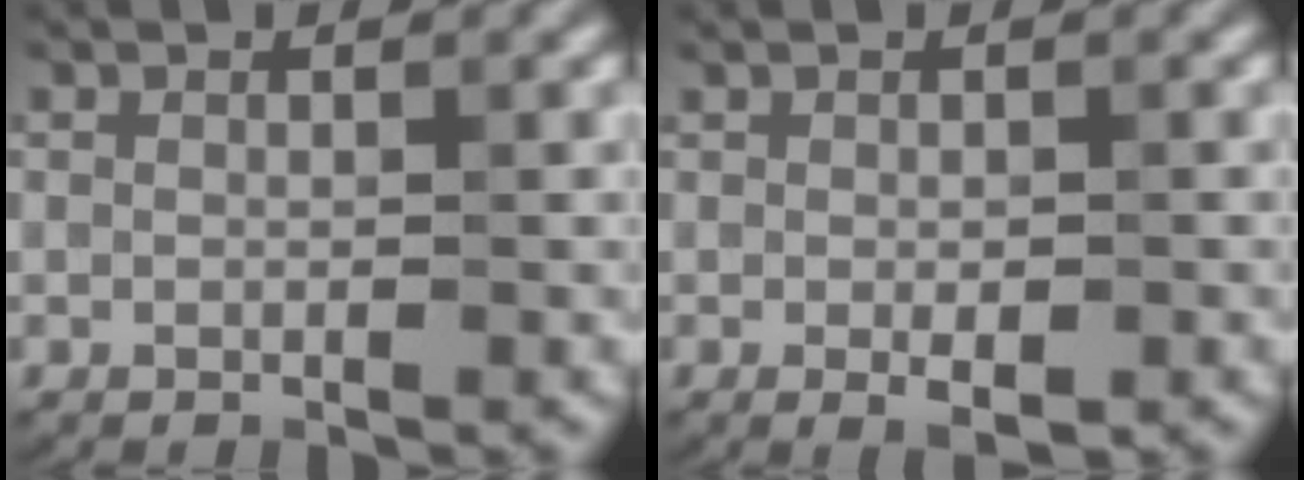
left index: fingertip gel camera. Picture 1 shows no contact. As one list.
[{"total": 2.0, "force": [-0.5, 0.8, 1.8], "torque": [-0.030, -0.007, -0.003]}]